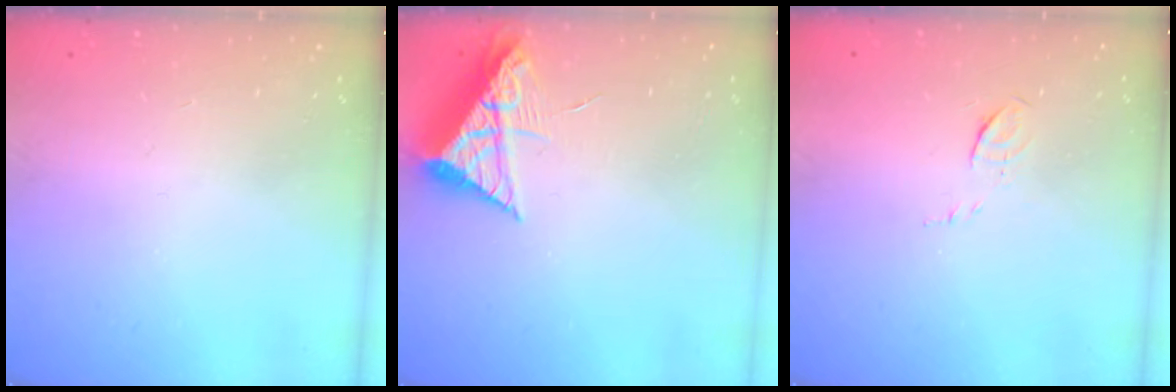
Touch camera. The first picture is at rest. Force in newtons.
{"total": 9.4, "press": 9.4, "slide": 0.5}
{"total": 5.0, "press": 4.9, "slide": 1.2}